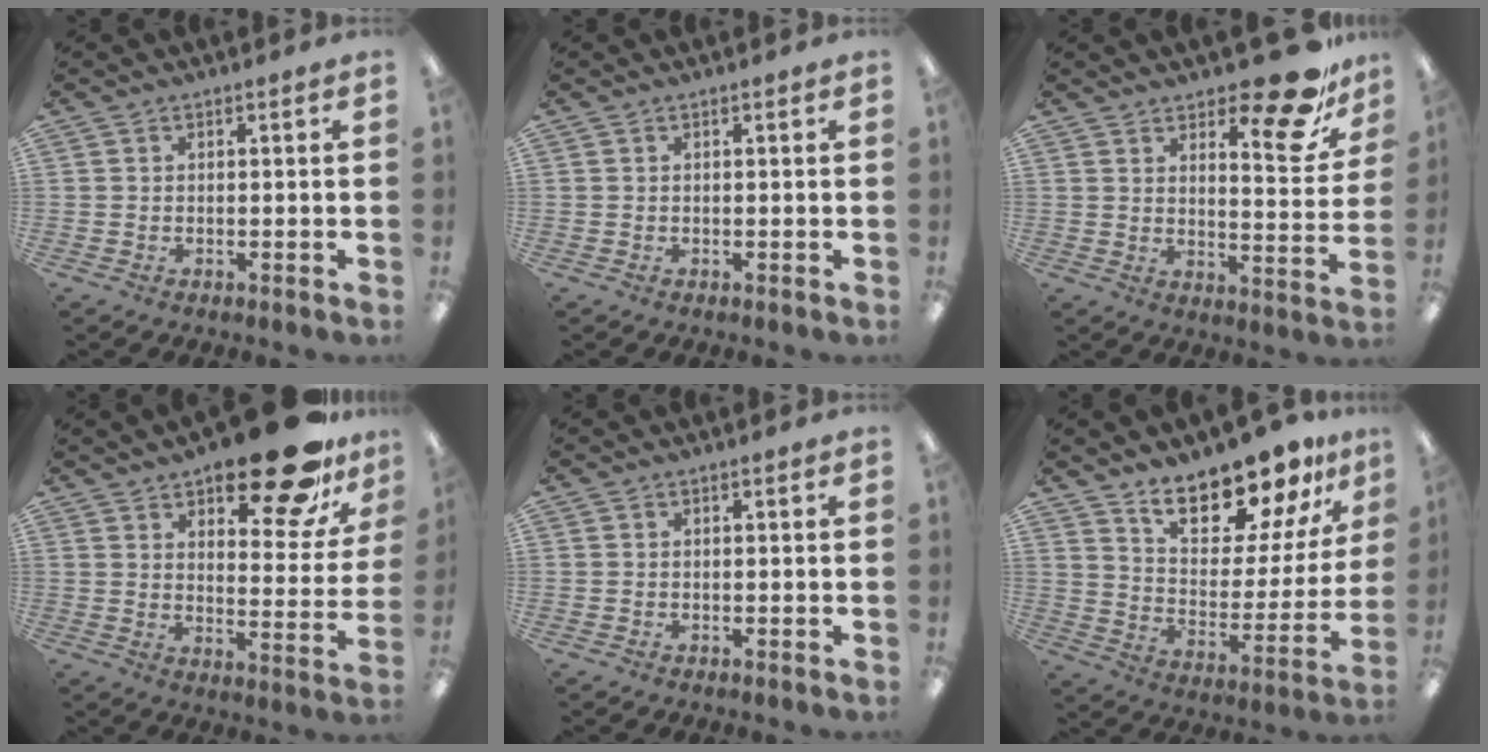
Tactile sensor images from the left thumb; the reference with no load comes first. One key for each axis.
{"total": 0.0}
{"total": 14.8, "fx": 11.2, "fy": 4.5, "fz": 8.6, "tx": -0.102, "ty": -0.083, "tz": 0.183}
{"total": 20.4, "fx": 15.2, "fy": 7.2, "fz": 11.7, "tx": -0.153, "ty": -0.099, "tz": 0.247}
{"total": 0.0}
{"total": 17.1, "fx": 15.0, "fy": 5.4, "fz": 6.4, "tx": -0.113, "ty": -0.116, "tz": 0.264}